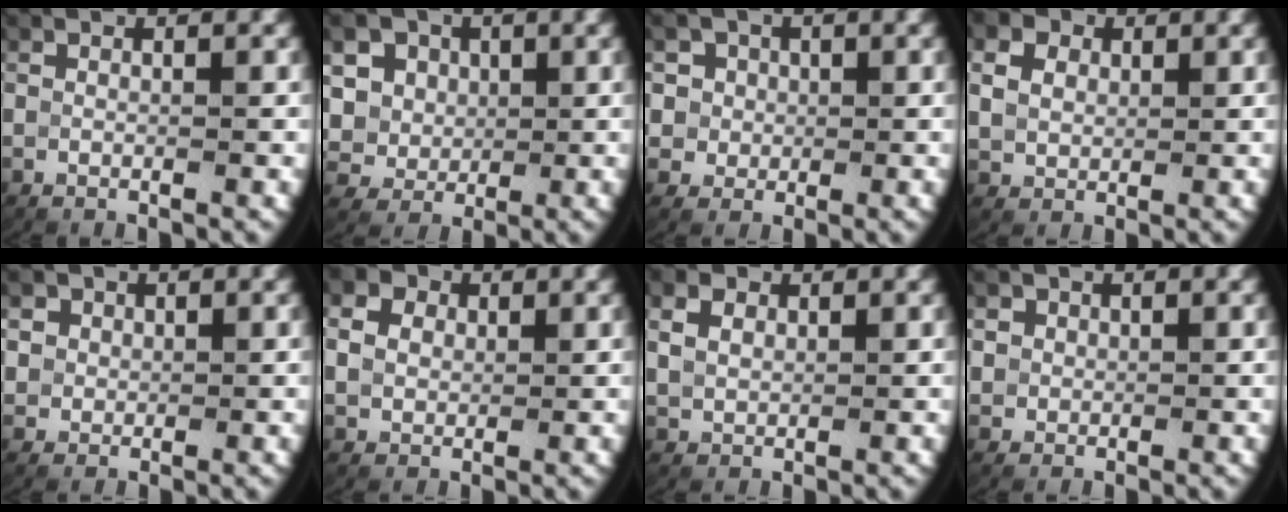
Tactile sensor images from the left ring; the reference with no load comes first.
{"total": 10.5, "force": [0.7, 9.9, 3.6], "torque": [-0.120, -0.028, 0.008]}
{"total": 6.5, "force": [0.9, 6.0, 2.3], "torque": [-0.066, -0.015, 0.016]}
{"total": 3.8, "force": [1.2, 3.2, 1.7], "torque": [-0.044, -0.004, 0.028]}
{"total": 4.1, "force": [1.3, 3.6, 1.5], "torque": [-0.046, -0.006, 0.026]}
{"total": 4.4, "force": [1.4, 3.8, 1.9], "torque": [-0.048, -0.002, 0.025]}
{"total": 2.9, "force": [1.2, 2.3, 1.3], "torque": [-0.035, -0.001, 0.029]}
{"total": 3.1, "force": [0.9, 2.8, 1.1], "torque": [-0.036, -0.007, 0.021]}